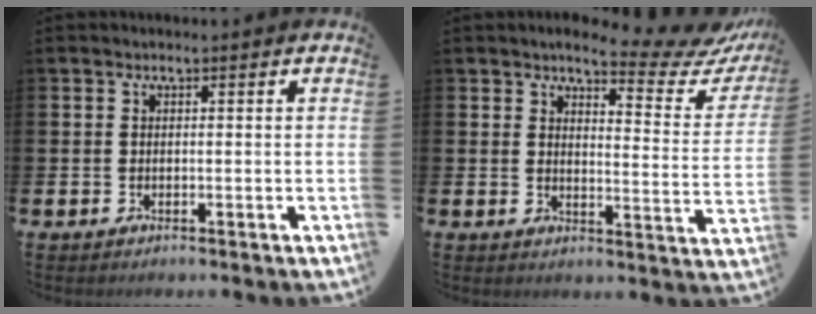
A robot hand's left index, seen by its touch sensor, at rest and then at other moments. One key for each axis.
{"total": 5.8, "fx": 5.3, "fy": 1.2, "fz": 2.2, "tx": -0.033, "ty": -0.049, "tz": 0.080}